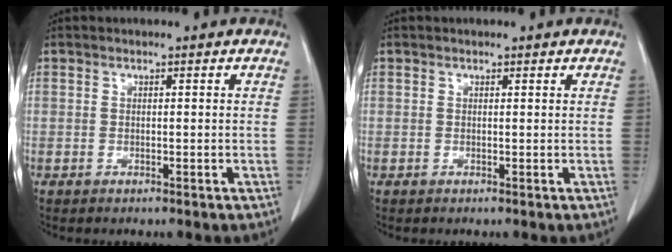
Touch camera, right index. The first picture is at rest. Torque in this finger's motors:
{"motor_torque": [-0.09, -0.01, -0.03, -0.01]}